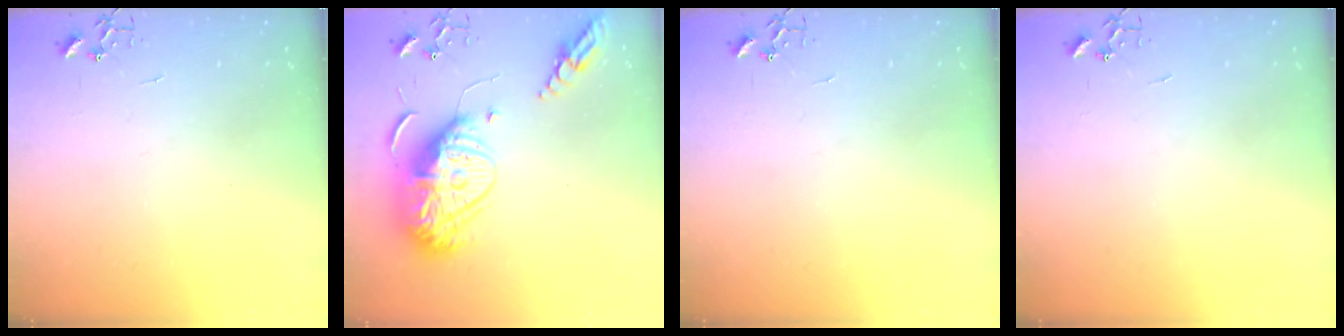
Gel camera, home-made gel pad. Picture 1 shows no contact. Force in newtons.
{"total": 19.6, "press": 19.5, "slide": 1.9}
{"total": 0.0}
{"total": 0.0}